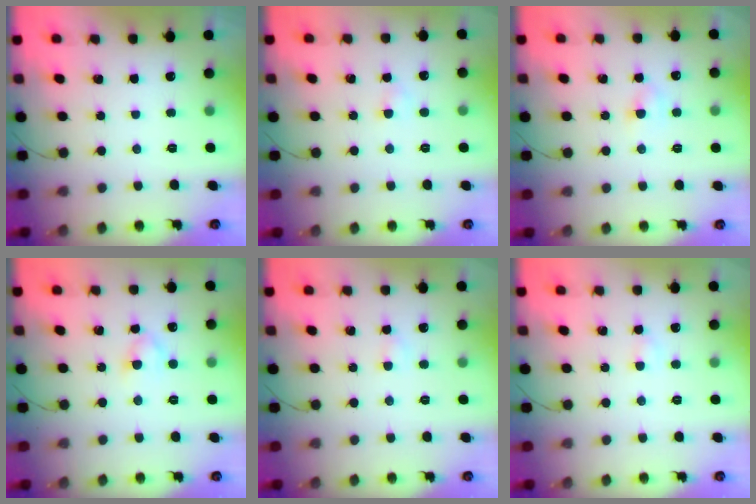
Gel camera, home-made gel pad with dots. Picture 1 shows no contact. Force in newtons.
{"total": 2.2, "press": 2.1, "slide": 0.8}
{"total": 4.0, "press": 3.8, "slide": 1.2}
{"total": 3.1, "press": 2.8, "slide": 1.3}
{"total": 2.2, "press": 2.0, "slide": 0.8}
{"total": 2.2, "press": 2.0, "slide": 0.8}